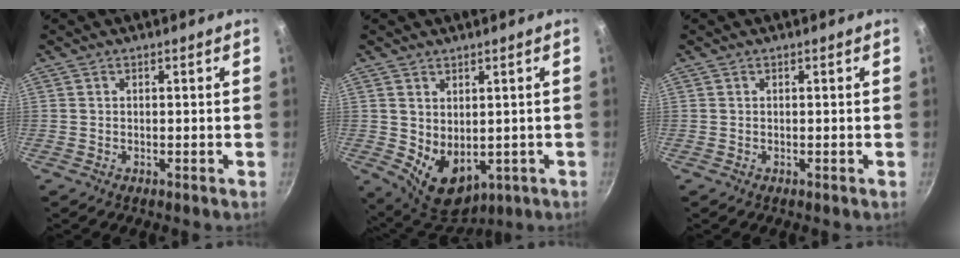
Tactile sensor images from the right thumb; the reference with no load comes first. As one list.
[{"total": 9.0, "force": [0.2, 6.4, 6.3], "torque": [-0.076, -0.021, 0.028]}, {"total": 0.0}]